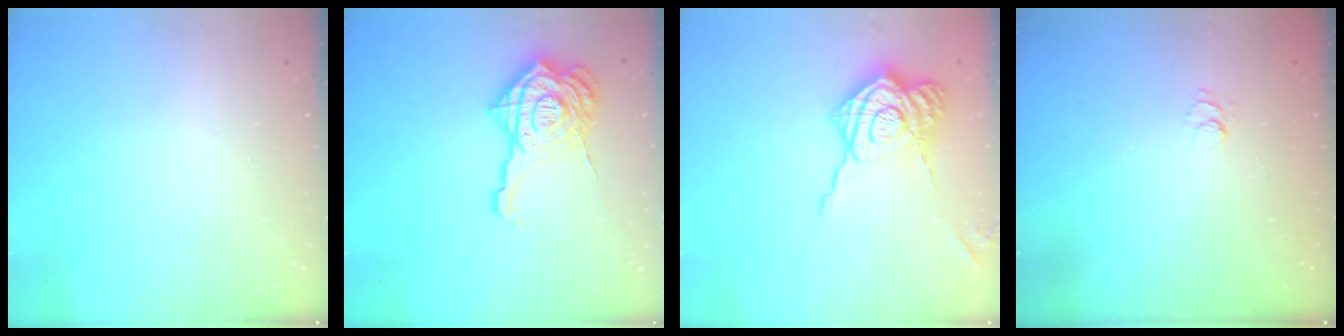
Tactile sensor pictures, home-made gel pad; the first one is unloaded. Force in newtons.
{"total": 18.9, "press": 18.8, "slide": 1.9}
{"total": 16.6, "press": 16.5, "slide": 1.4}
{"total": 2.5, "press": 2.0, "slide": 1.4}